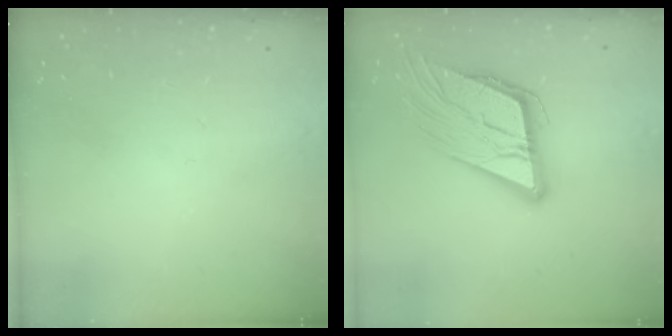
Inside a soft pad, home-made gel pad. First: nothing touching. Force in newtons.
{"total": 16.2, "press": 15.9, "slide": 2.9}